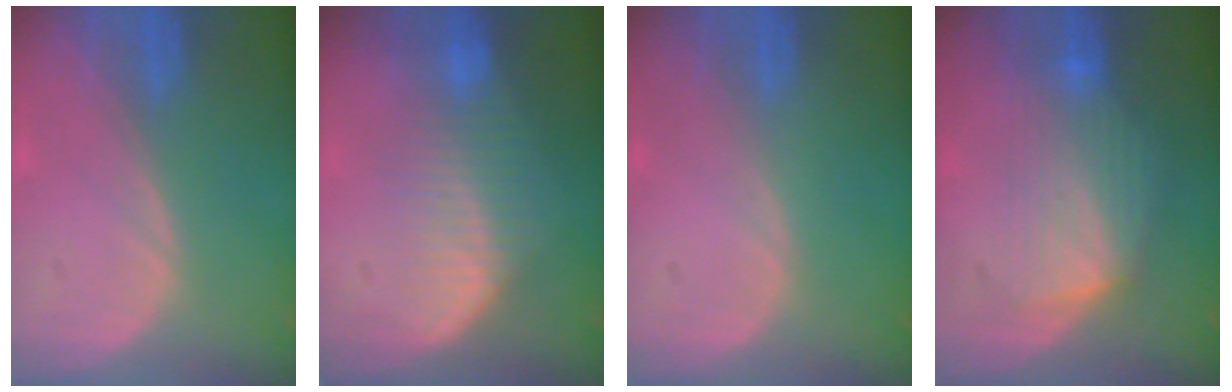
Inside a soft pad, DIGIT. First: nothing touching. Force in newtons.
{"total": 7.2, "press": 6.6, "slide": 2.8}
{"total": 0.0}
{"total": 7.1, "press": 7.1, "slide": 0.8}